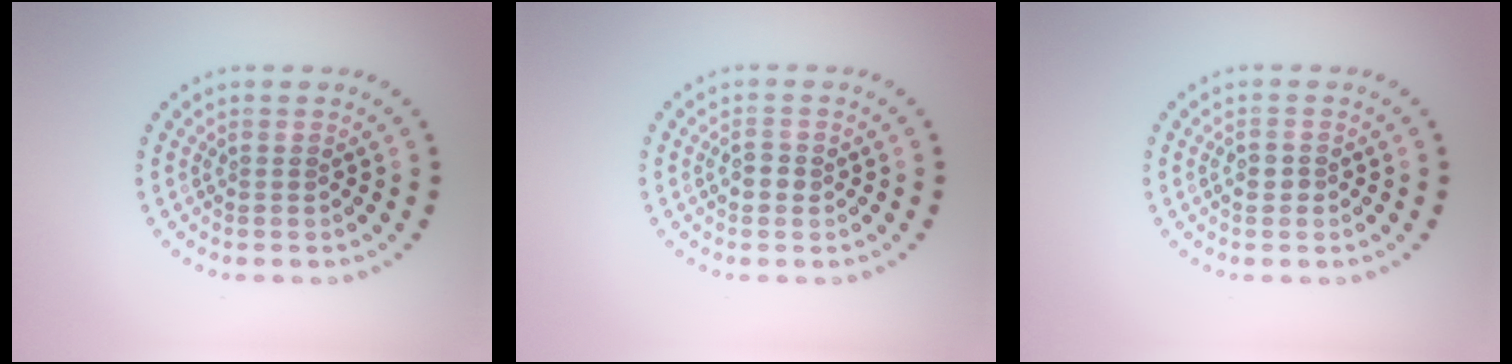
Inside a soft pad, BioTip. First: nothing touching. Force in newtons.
{"total": 1.3, "press": 1.3, "slide": 0.0}
{"total": 1.0, "press": 1.0, "slide": 0.1}